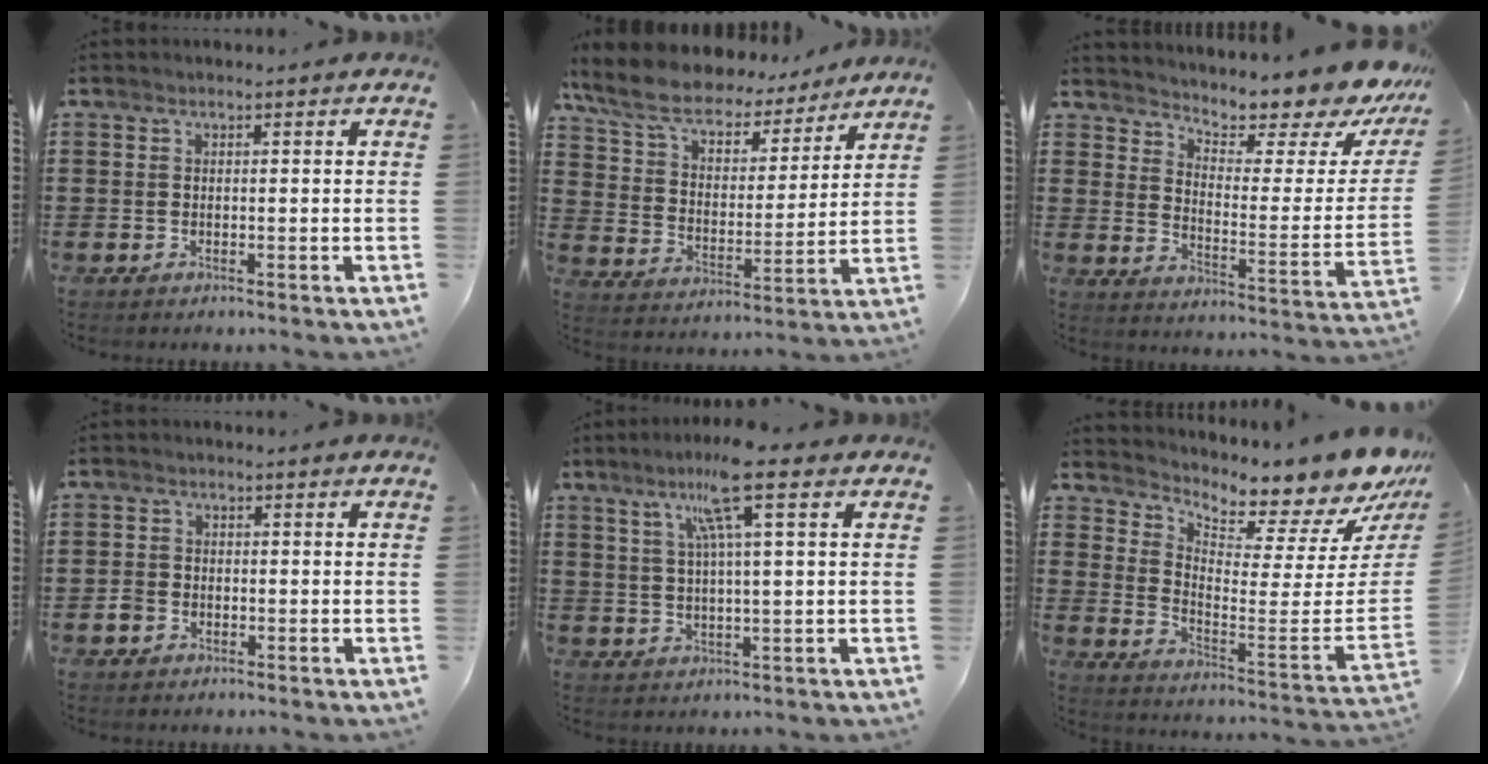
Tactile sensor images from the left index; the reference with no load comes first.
{"total": 9.0, "force": [7.8, 2.6, 3.5], "torque": [-0.102, -0.040, 0.138]}
{"total": 7.8, "force": [7.4, 0.6, 2.2], "torque": [-0.047, -0.075, 0.120]}
{"total": 1.7, "force": [-1.0, 1.3, 0.6], "torque": [-0.014, 0.003, -0.020]}
{"total": 8.4, "force": [4.2, 0.1, 7.3], "torque": [-0.150, 0.008, 0.068]}
{"total": 5.3, "force": [4.9, 0.9, 1.6], "torque": [-0.036, -0.077, 0.078]}